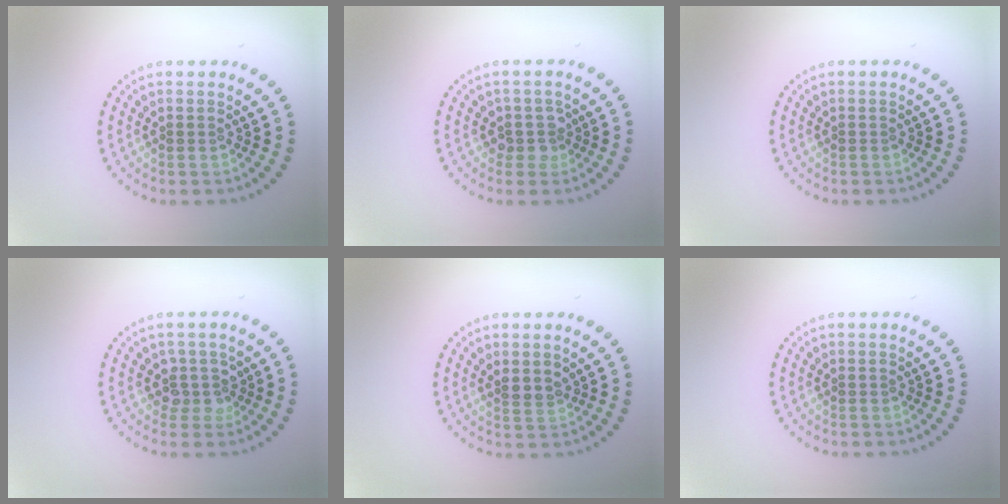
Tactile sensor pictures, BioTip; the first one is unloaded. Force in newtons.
{"total": 1.8, "press": 1.5, "slide": 1.1}
{"total": 0.0}
{"total": 2.0, "press": 1.6, "slide": 1.2}
{"total": 1.7, "press": 1.5, "slide": 0.9}
{"total": 0.0}